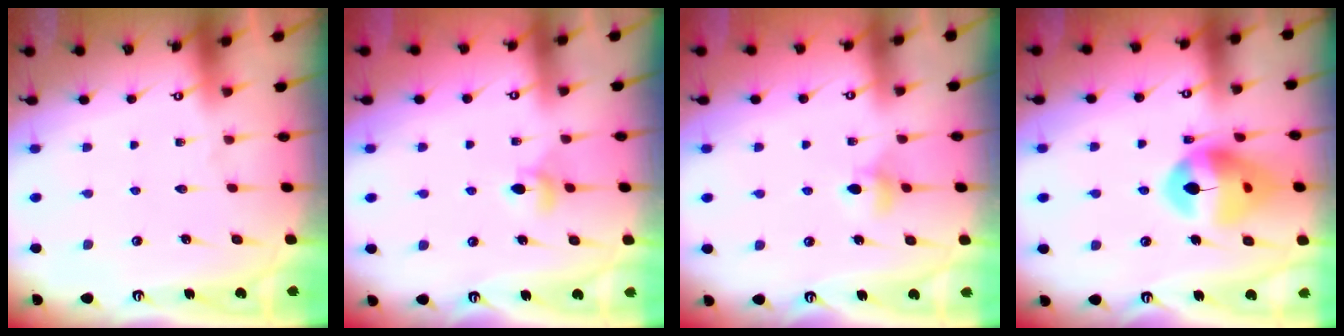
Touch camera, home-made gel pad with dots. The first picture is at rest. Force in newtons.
{"total": 5.1, "press": 5.1, "slide": 0.7}
{"total": 4.4, "press": 4.4, "slide": 0.6}
{"total": 15.2, "press": 15.0, "slide": 2.3}